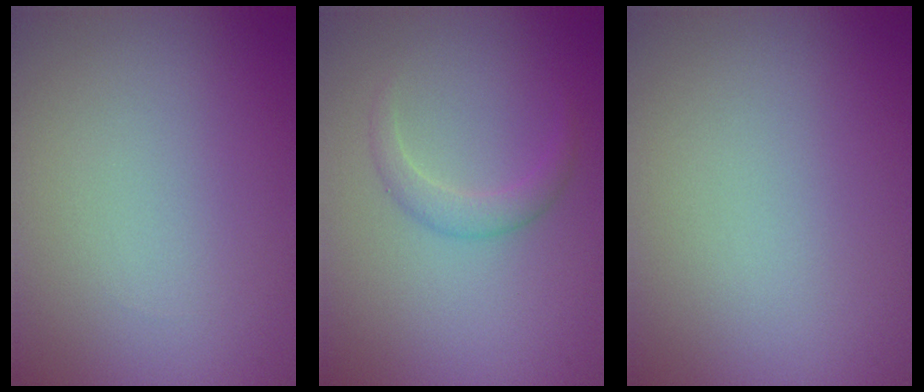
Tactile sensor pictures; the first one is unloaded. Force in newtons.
{"total": 1.7, "press": 1.7, "slide": 0.1}
{"total": 0.0}